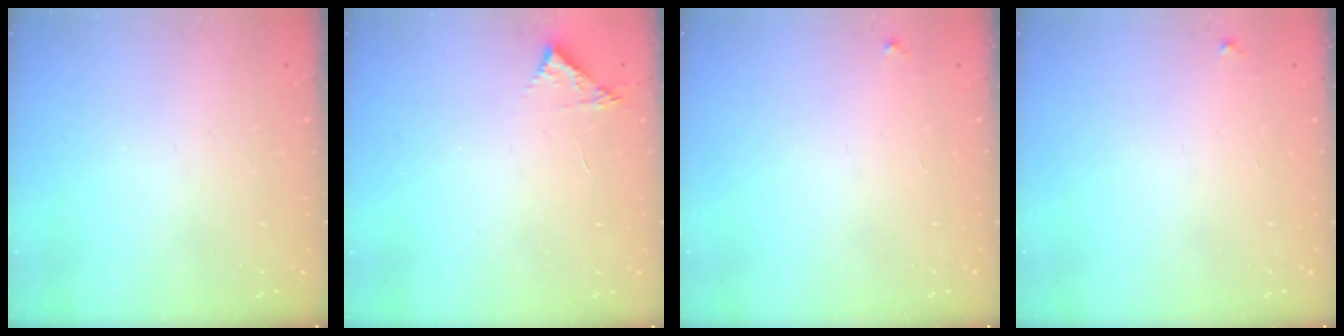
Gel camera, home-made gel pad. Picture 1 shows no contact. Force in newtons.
{"total": 3.6, "press": 3.6, "slide": 0.1}
{"total": 2.3, "press": 2.3, "slide": 0.2}
{"total": 2.3, "press": 2.3, "slide": 0.2}